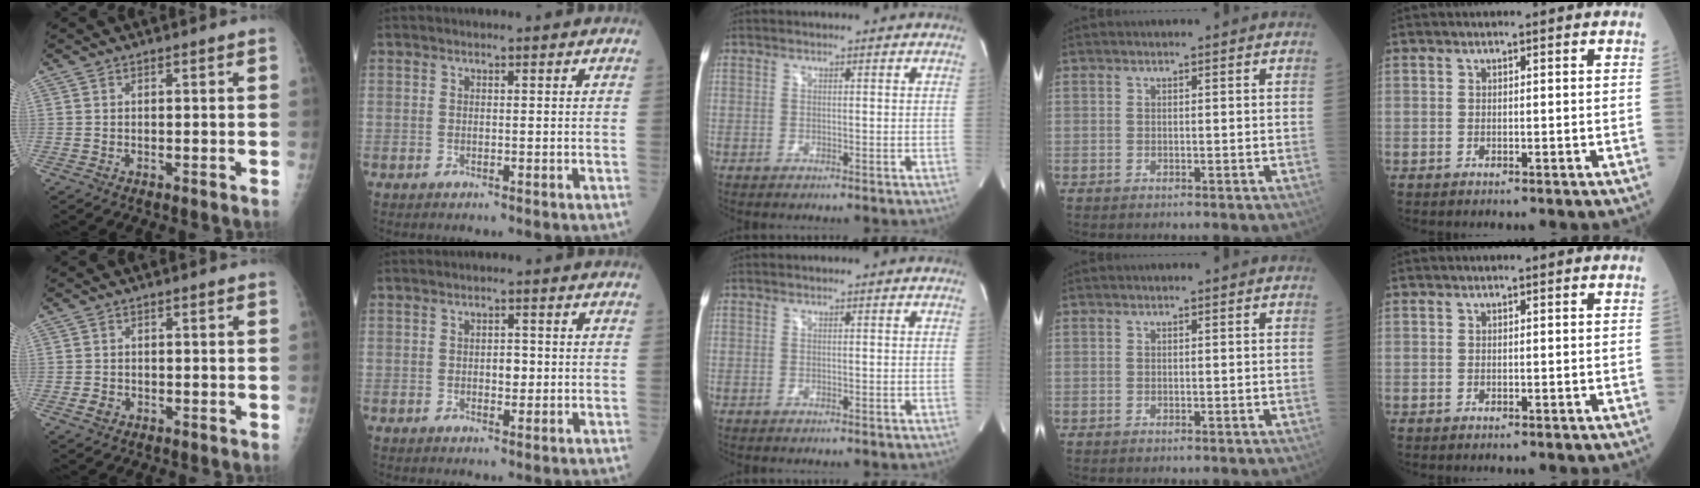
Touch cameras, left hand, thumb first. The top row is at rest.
{"thumb": {"total": 1.6, "force": [-0.8, 1.3, 0.6], "torque": [-0.007, 0.004, -0.013]}, "index": {"total": 2.0, "force": [-0.4, 1.1, 1.6], "torque": [-0.021, -0.002, -0.006]}}